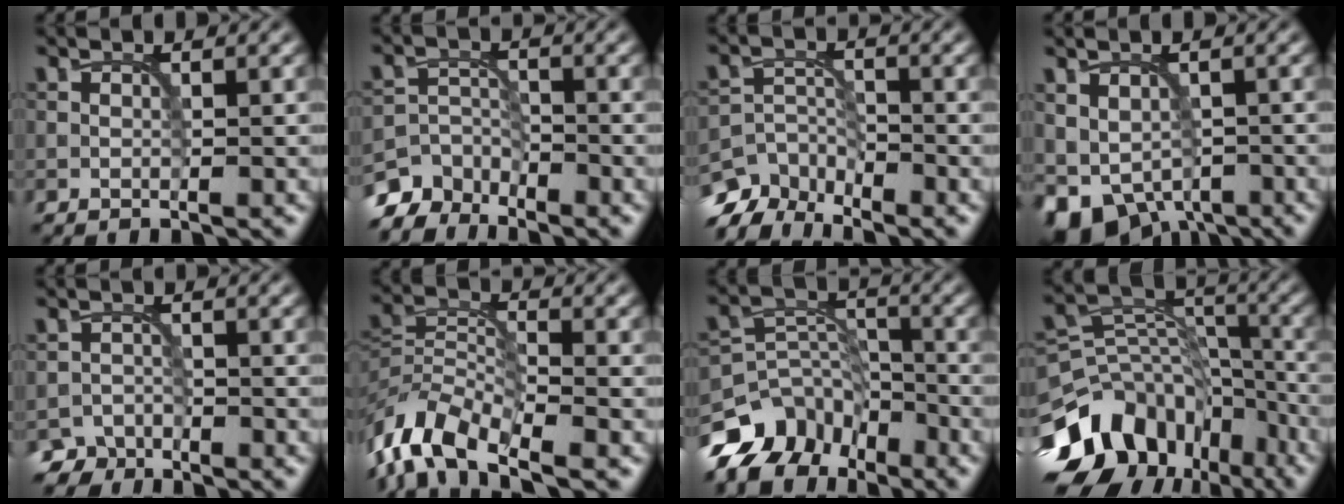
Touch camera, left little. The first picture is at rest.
{"total": 4.8, "force": [-4.3, 1.9, 0.6], "torque": [0.001, -0.007, -0.081]}
{"total": 5.5, "force": [-4.9, 2.2, 1.4], "torque": [-0.020, -0.010, -0.094]}
{"total": 4.8, "force": [-1.4, 3.7, 2.7], "torque": [-0.048, -0.018, -0.014]}
{"total": 3.2, "force": [-2.9, 1.3, 0.0], "torque": [0.007, -0.002, -0.050]}
{"total": 8.0, "force": [-5.5, 3.0, 5.0], "torque": [-0.092, 0.002, -0.119]}
{"total": 8.5, "force": [-6.4, 4.8, 2.9], "torque": [-0.044, 0.006, -0.123]}
{"total": 12.7, "force": [-7.3, 8.6, 5.7], "torque": [-0.123, 0.015, -0.123]}